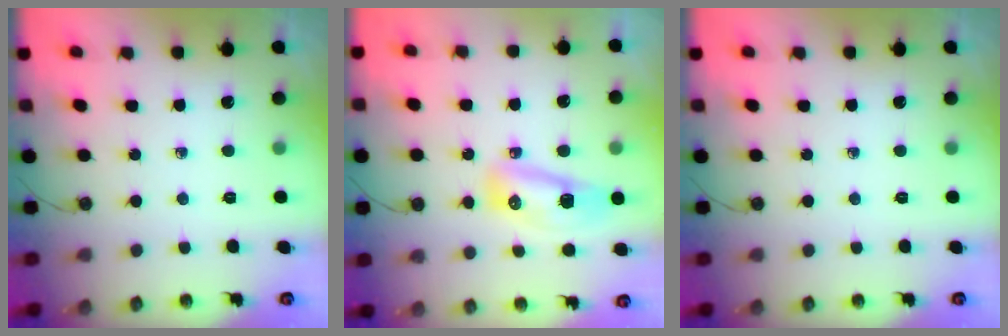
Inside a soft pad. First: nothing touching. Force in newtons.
{"total": 16.9, "press": 12.4, "slide": 11.5}
{"total": 0.0}